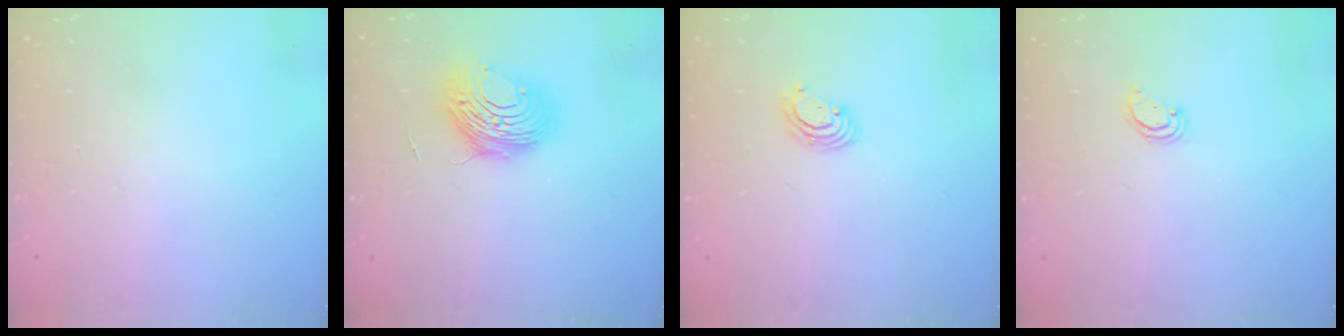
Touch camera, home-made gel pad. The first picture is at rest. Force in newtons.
{"total": 11.0, "press": 11.0, "slide": 0.6}
{"total": 3.1, "press": 3.1, "slide": 0.1}
{"total": 2.2, "press": 2.2, "slide": 0.2}